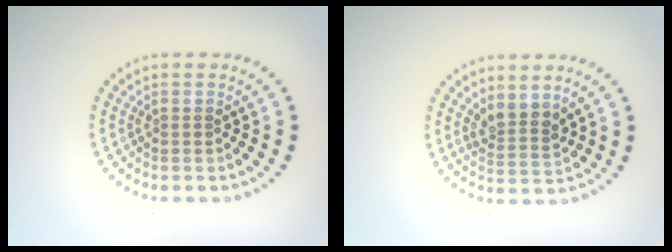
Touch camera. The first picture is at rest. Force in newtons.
{"total": 2.4, "press": 1.9, "slide": 1.5}